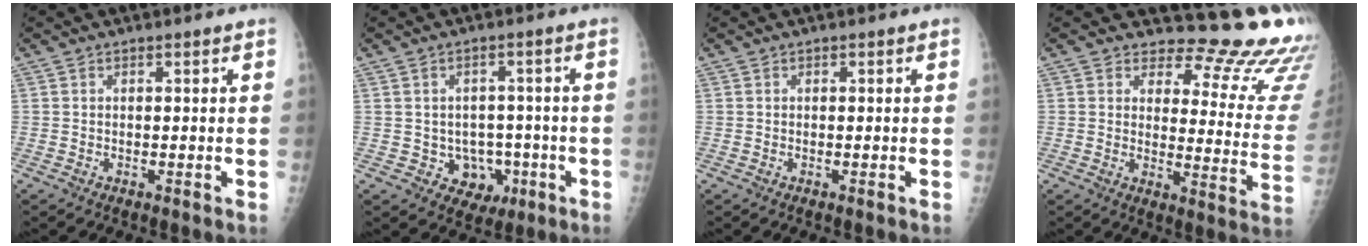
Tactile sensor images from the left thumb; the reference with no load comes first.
{"total": 6.5, "force": [-1.7, 5.8, 2.5], "torque": [-0.002, 0.016, -0.012]}
{"total": 0.0}
{"total": 18.0, "force": [17.2, 4.4, 3.4], "torque": [0.009, -0.183, 0.178]}